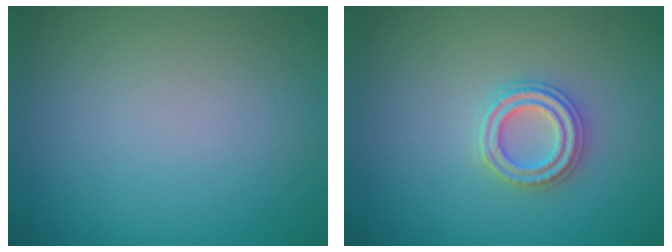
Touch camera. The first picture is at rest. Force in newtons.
{"total": 2.6, "press": 2.6, "slide": 0.4}